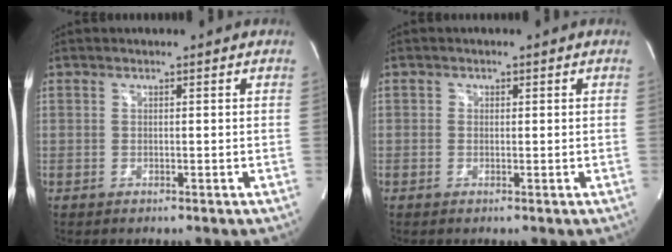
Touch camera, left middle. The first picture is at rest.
{"total": 0.6, "force": [0.1, 0.6, 0.2], "torque": [0.002, -0.001, -0.001]}